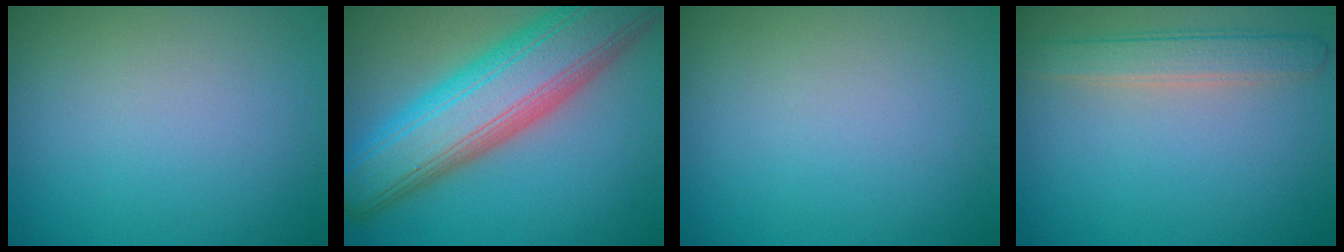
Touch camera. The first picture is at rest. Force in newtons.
{"total": 11.3, "press": 11.3, "slide": 0.6}
{"total": 0.0}
{"total": 2.6, "press": 2.6, "slide": 0.1}